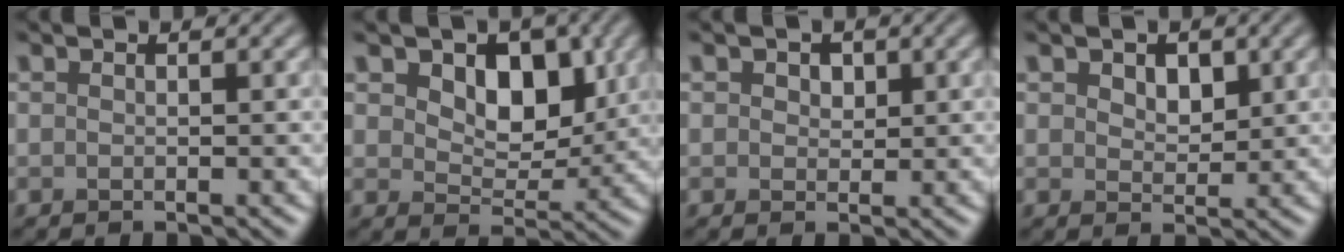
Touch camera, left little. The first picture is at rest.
{"total": 5.6, "force": [2.0, 3.6, 3.8], "torque": [-0.062, -0.014, 0.017]}
{"total": 2.0, "force": [0.8, 1.5, 1.1], "torque": [-0.021, 0.004, 0.004]}
{"total": 2.2, "force": [0.8, 1.5, 1.5], "torque": [-0.032, -0.004, 0.008]}